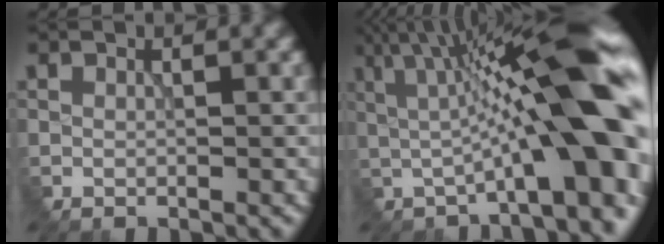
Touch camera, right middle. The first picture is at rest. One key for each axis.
{"total": 14.1, "fx": 0.4, "fy": 3.0, "fz": 13.8, "tx": -0.171, "ty": 0.033, "tz": 0.007}